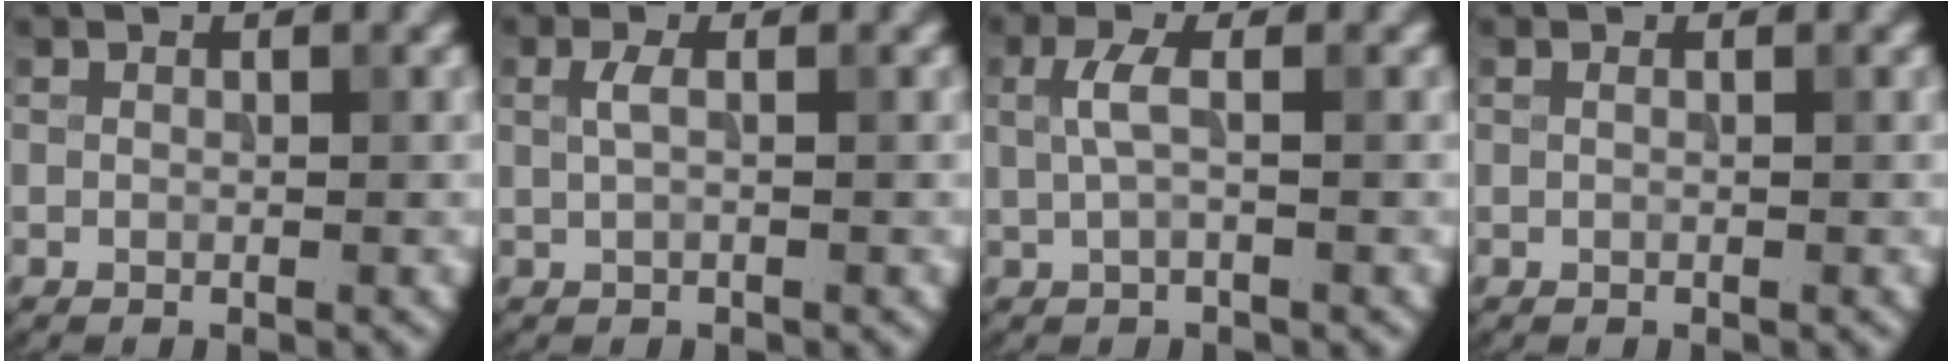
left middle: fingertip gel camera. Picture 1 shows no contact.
{"total": 1.3, "force": [0.3, 0.3, 1.2], "torque": [-0.027, 0.002, 0.004]}
{"total": 2.1, "force": [0.3, 0.5, 2.0], "torque": [-0.046, 0.004, 0.004]}
{"total": 0.0}